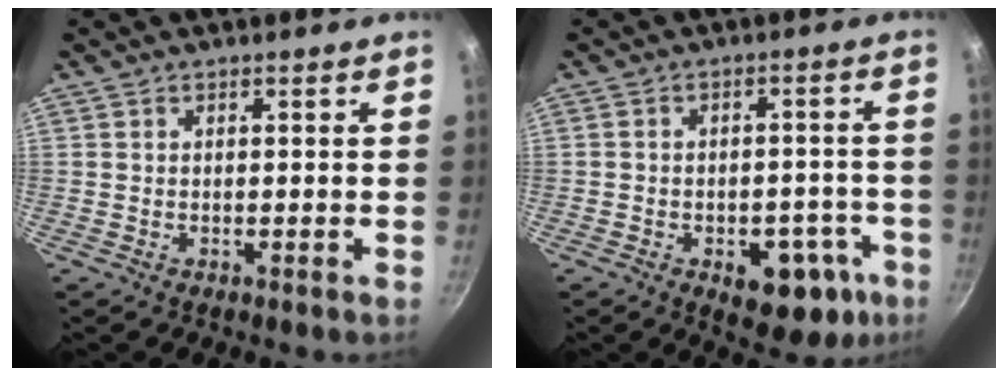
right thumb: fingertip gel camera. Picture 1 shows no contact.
{"total": 12.1, "force": [-5.3, 7.1, 8.3], "torque": [-0.055, 0.027, -0.060]}